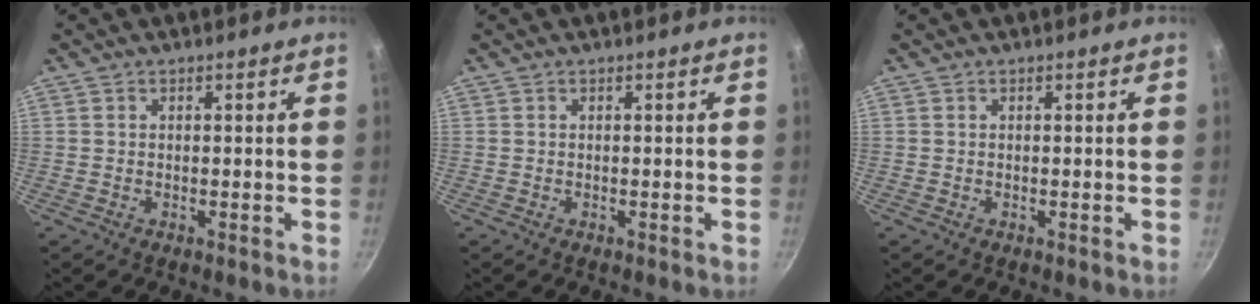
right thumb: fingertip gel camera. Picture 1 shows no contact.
{"total": 0.0}
{"total": 0.0}